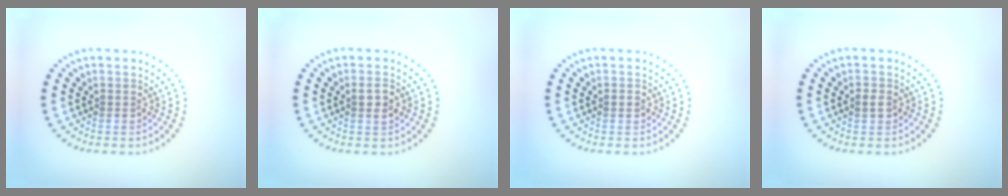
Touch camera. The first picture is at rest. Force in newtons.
{"total": 1.5, "press": 1.5, "slide": 0.3}
{"total": 0.9, "press": 0.9, "slide": 0.2}
{"total": 1.0, "press": 1.0, "slide": 0.2}